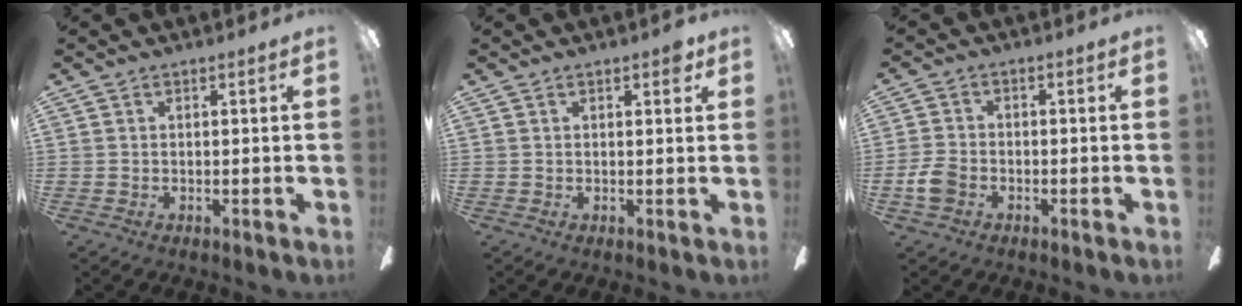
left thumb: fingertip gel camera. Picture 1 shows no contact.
{"total": 2.3, "force": [1.4, 0.8, 1.7], "torque": [-0.020, -0.002, 0.020]}
{"total": 5.2, "force": [-2.2, 3.6, 3.1], "torque": [-0.073, 0.009, -0.044]}